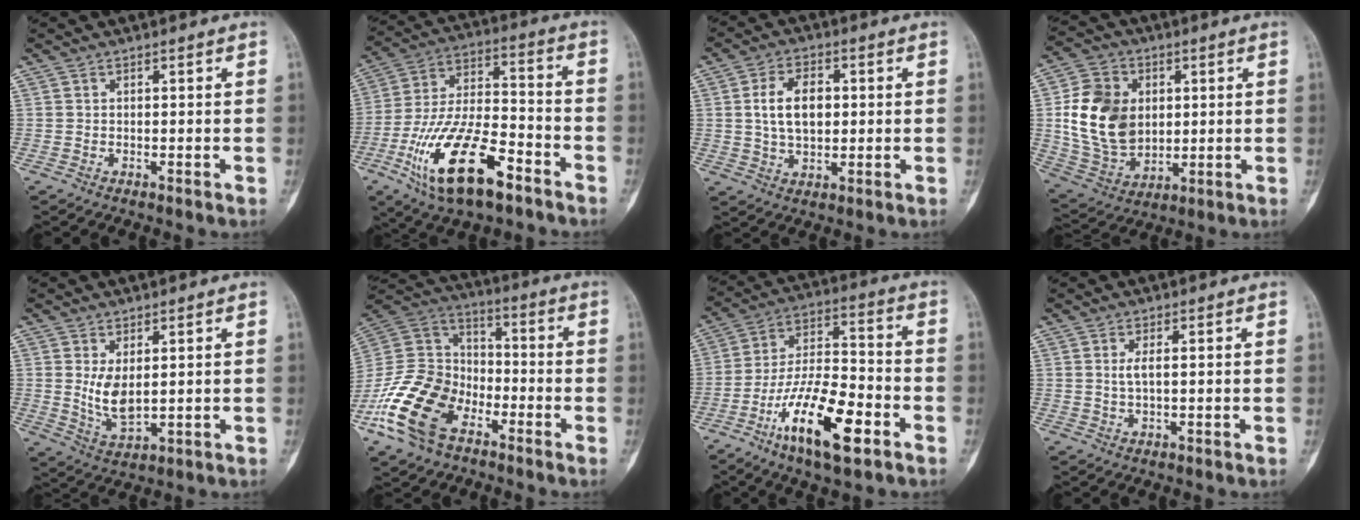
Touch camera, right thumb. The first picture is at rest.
{"total": 20.3, "force": [-10.4, 8.3, 15.3], "torque": [-0.296, 0.054, -0.183]}
{"total": 8.6, "force": [0.9, 5.3, 6.7], "torque": [-0.103, 0.005, 0.017]}
{"total": 16.4, "force": [2.1, 12.3, 10.6], "torque": [-0.168, -0.006, 0.049]}
{"total": 5.9, "force": [1.0, 2.9, 5.0], "torque": [-0.089, -0.017, 0.032]}
{"total": 18.5, "force": [-9.6, 11.5, 10.8], "torque": [-0.209, 0.061, -0.192]}
{"total": 17.3, "force": [-8.5, 5.8, 13.9], "torque": [-0.251, 0.050, -0.148]}
{"total": 2.1, "force": [0.3, 0.6, 2.0], "torque": [-0.047, 0.000, 0.010]}